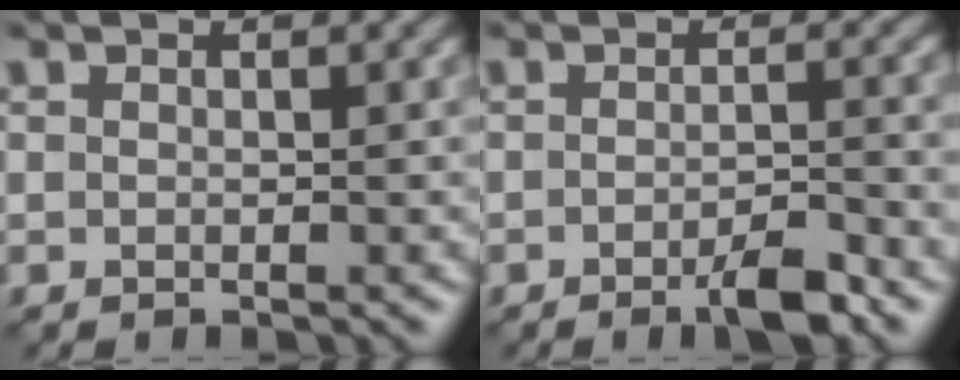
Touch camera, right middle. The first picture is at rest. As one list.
[{"total": 3.3, "force": [-1.9, 0.6, 2.6], "torque": [-0.044, 0.001, -0.038]}]